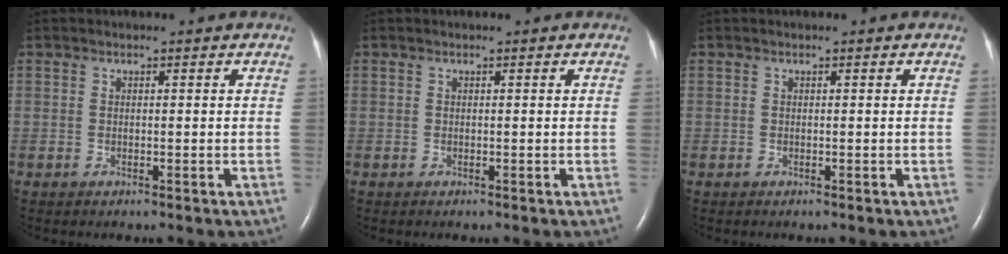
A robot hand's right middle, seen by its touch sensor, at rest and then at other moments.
{"total": 0.0}
{"total": 0.0}